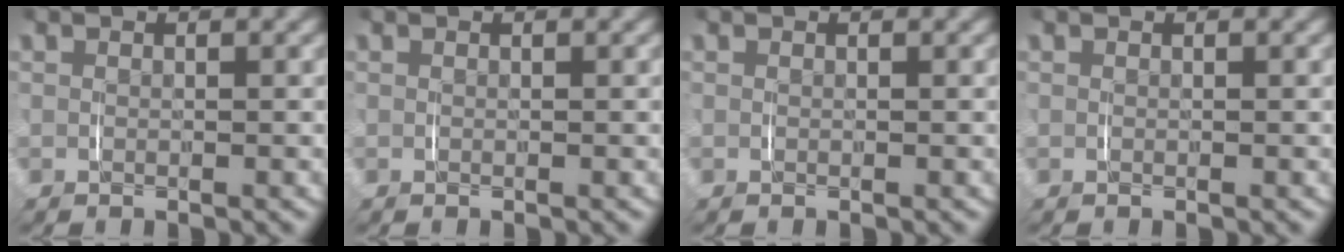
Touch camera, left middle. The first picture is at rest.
{"total": 0.0}
{"total": 0.0}
{"total": 0.0}